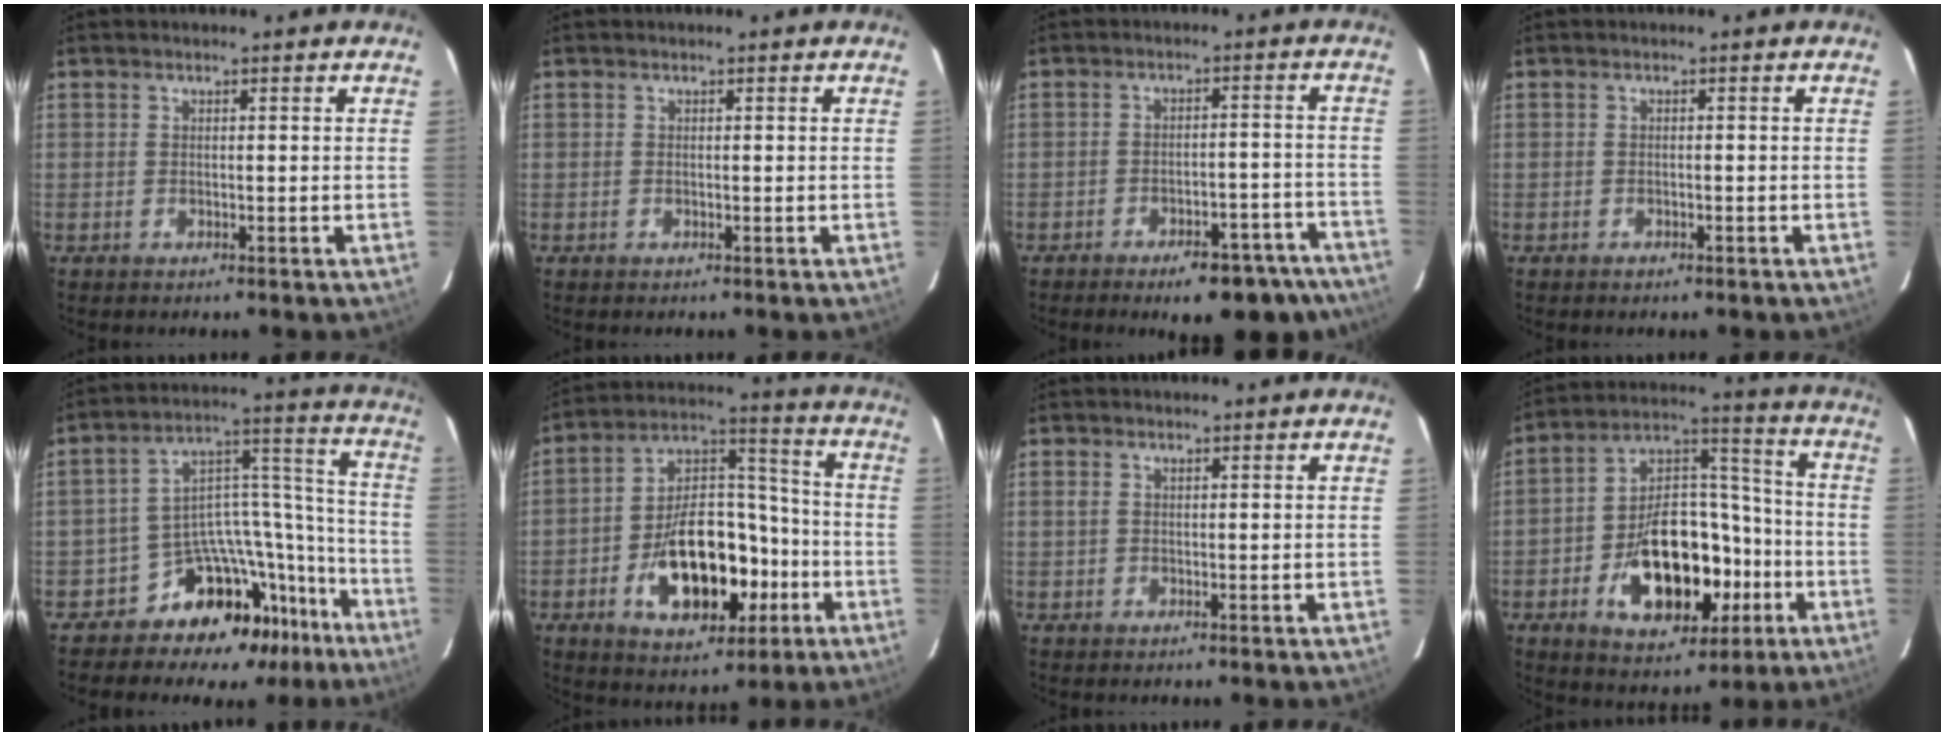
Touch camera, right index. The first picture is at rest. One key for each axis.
{"total": 0.0}
{"total": 14.1, "fx": -11.7, "fy": 4.6, "fz": 6.5, "tx": -0.075, "ty": 0.022, "tz": -0.128}
{"total": 1.3, "fx": -1.0, "fy": 0.6, "fz": 0.5, "tx": -0.010, "ty": 0.001, "tz": -0.014}
{"total": 17.9, "fx": -14.5, "fy": 9.0, "fz": 5.4, "tx": -0.062, "ty": 0.080, "tz": -0.214}
{"total": 19.3, "fx": -6.8, "fy": 10.8, "fz": 14.4, "tx": -0.257, "ty": 0.035, "tz": -0.092}
{"total": 0.5, "fx": 0.3, "fy": 0.2, "fz": 0.4, "tx": -0.011, "ty": 0.003, "tz": 0.004}
{"total": 20.8, "fx": -7.3, "fy": 12.1, "fz": 15.2, "tx": -0.275, "ty": 0.040, "tz": -0.098}